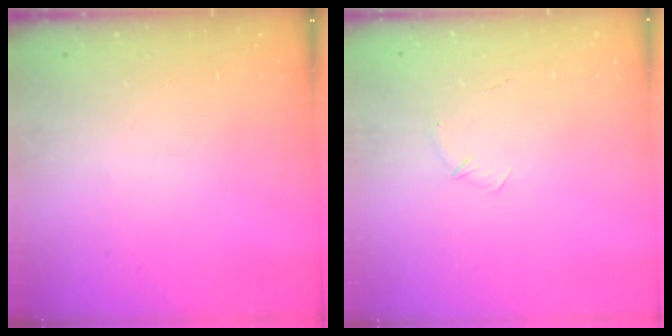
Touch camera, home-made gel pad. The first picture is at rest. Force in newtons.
{"total": 5.0, "press": 4.9, "slide": 1.3}